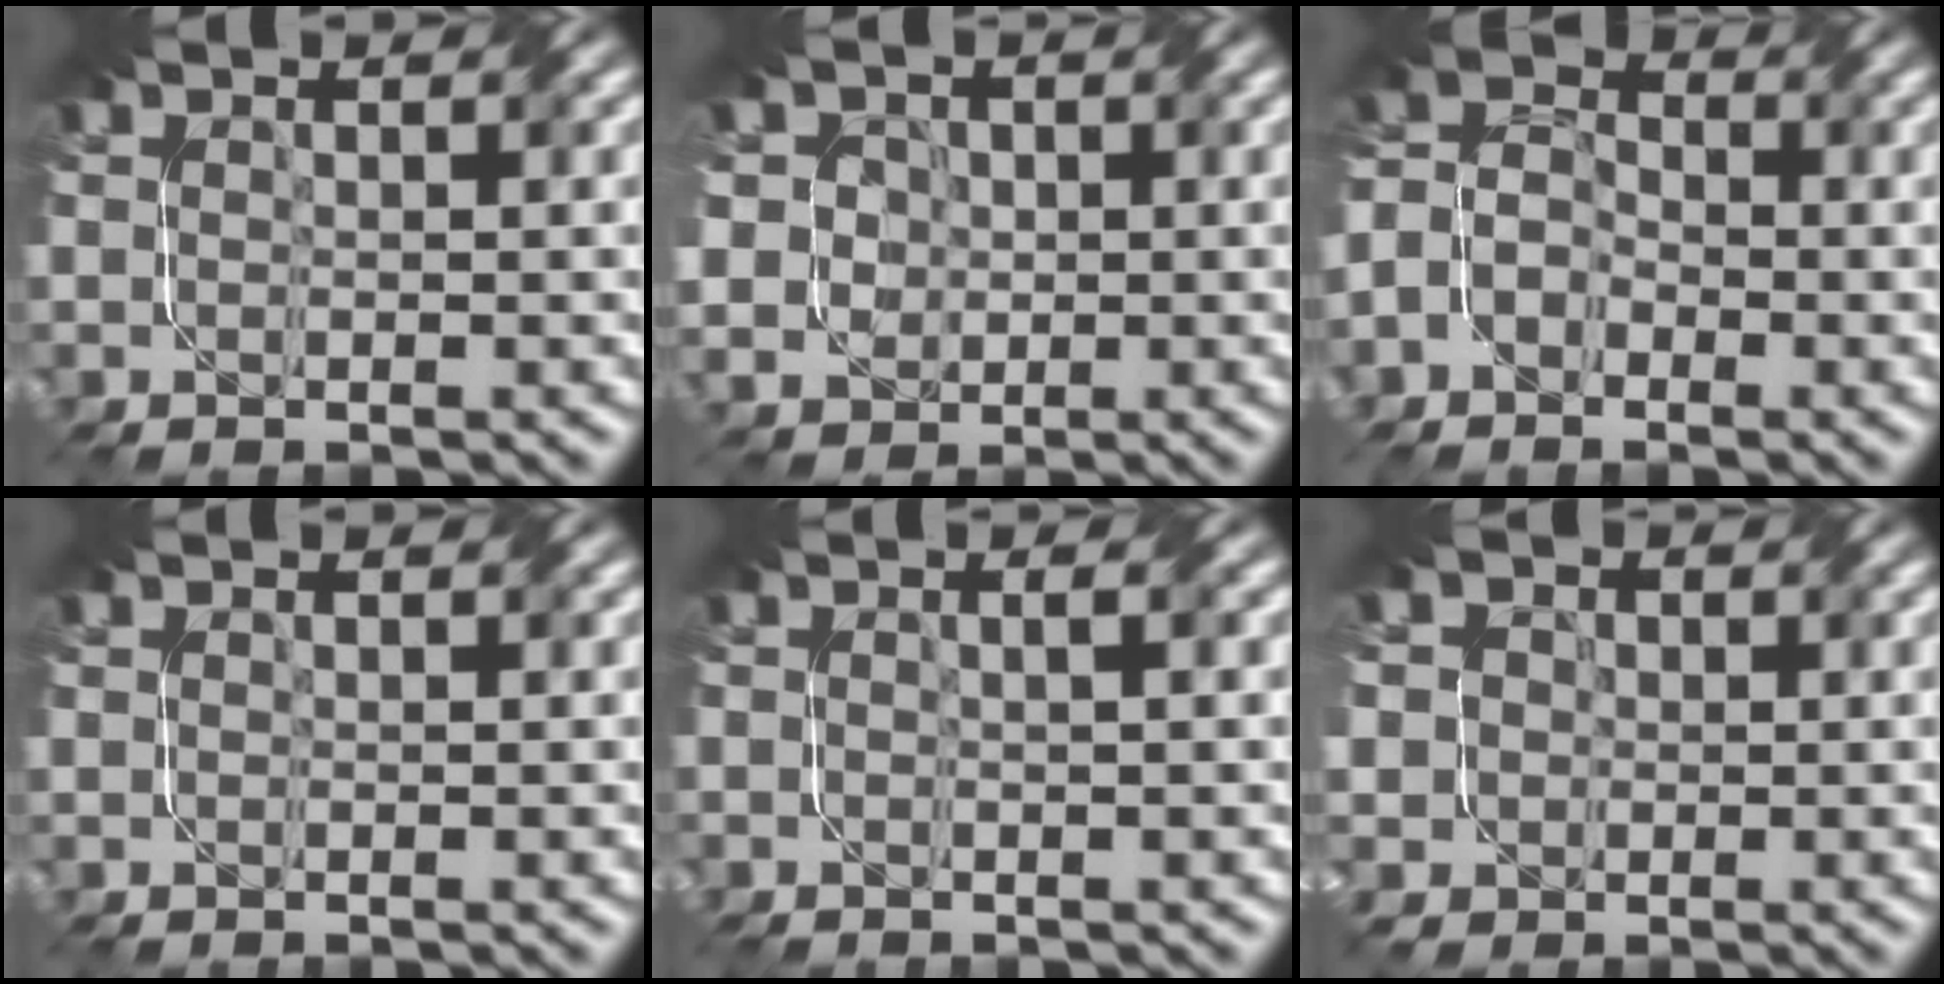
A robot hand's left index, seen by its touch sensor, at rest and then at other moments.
{"total": 6.1, "force": [1.9, 5.4, 2.2], "torque": [-0.054, 0.023, 0.022]}
{"total": 4.6, "force": [-1.8, 3.7, 2.0], "torque": [-0.027, 0.007, -0.040]}
{"total": 0.0}
{"total": 1.3, "force": [0.0, 0.4, 1.2], "torque": [-0.013, -0.005, -0.007]}
{"total": 6.2, "force": [1.7, 5.5, 2.3], "torque": [-0.052, 0.028, 0.004]}